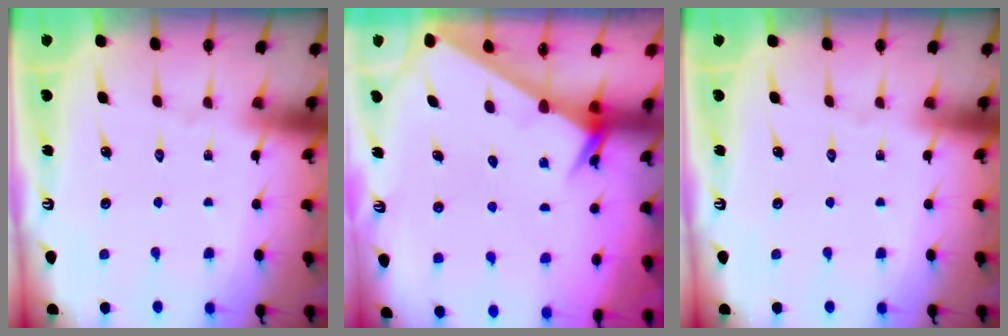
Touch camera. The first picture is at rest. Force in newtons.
{"total": 2.4, "press": 2.4, "slide": 0.1}
{"total": 0.0}